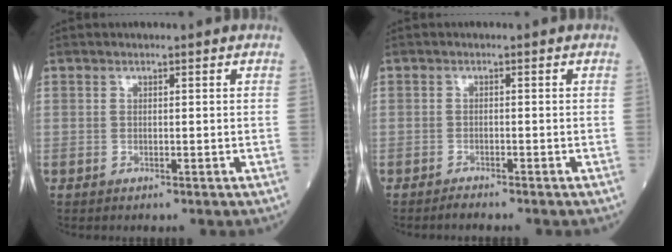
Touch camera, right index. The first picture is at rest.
{"total": 1.3, "force": [-1.2, -0.2, 0.3], "torque": [-0.008, -0.003, -0.023]}